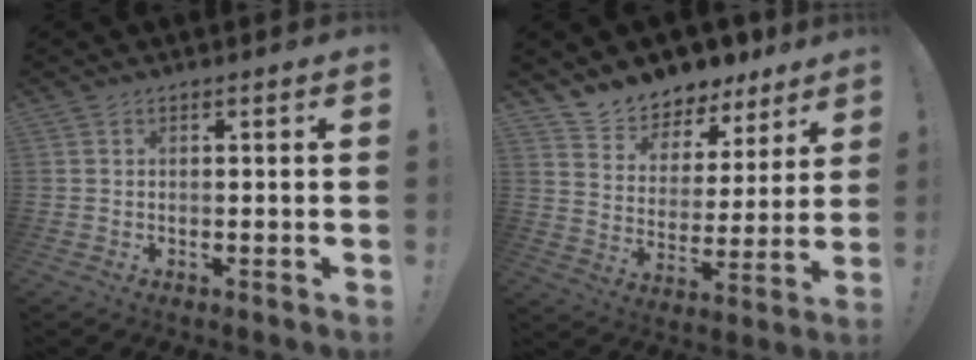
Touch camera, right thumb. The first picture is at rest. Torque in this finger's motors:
{"motor_torque": [0.01, 0.20, -0.04, 0.35, 0.00]}